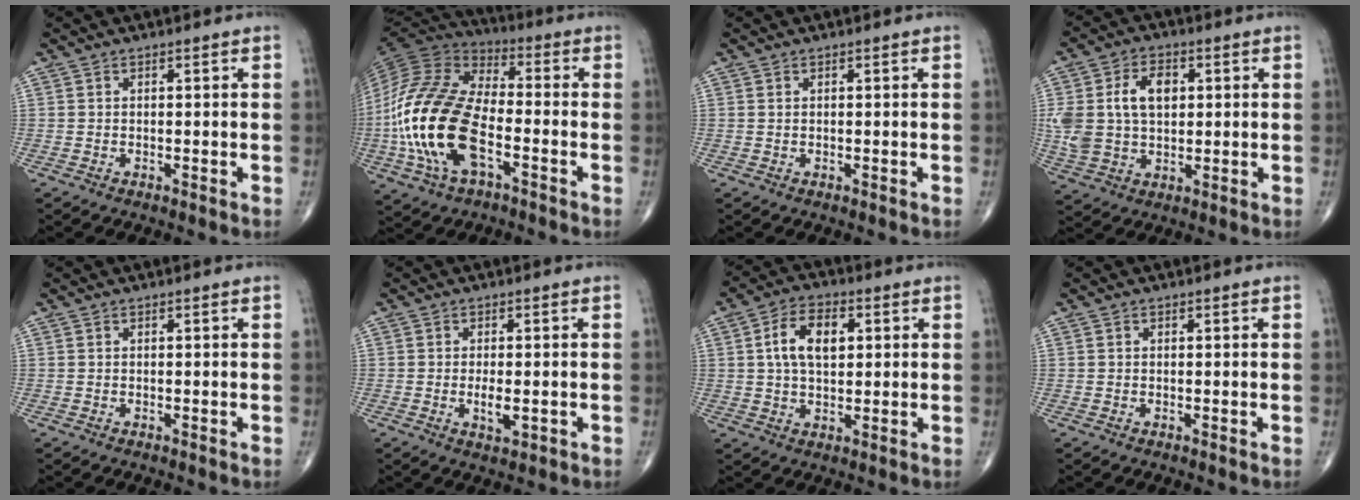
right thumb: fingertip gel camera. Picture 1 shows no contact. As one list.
[{"total": 22.1, "force": [-5.6, 11.4, 18.1], "torque": [-0.384, 0.018, -0.107]}, {"total": 0.0}, {"total": 12.8, "force": [2.3, 8.4, 9.3], "torque": [-0.173, 0.010, 0.048]}, {"total": 0.0}, {"total": 3.5, "force": [-0.7, 1.5, 3.0], "torque": [-0.053, -0.005, -0.011]}, {"total": 9.2, "force": [2.1, 5.4, 7.2], "torque": [-0.118, 0.008, 0.034]}, {"total": 0.0}]